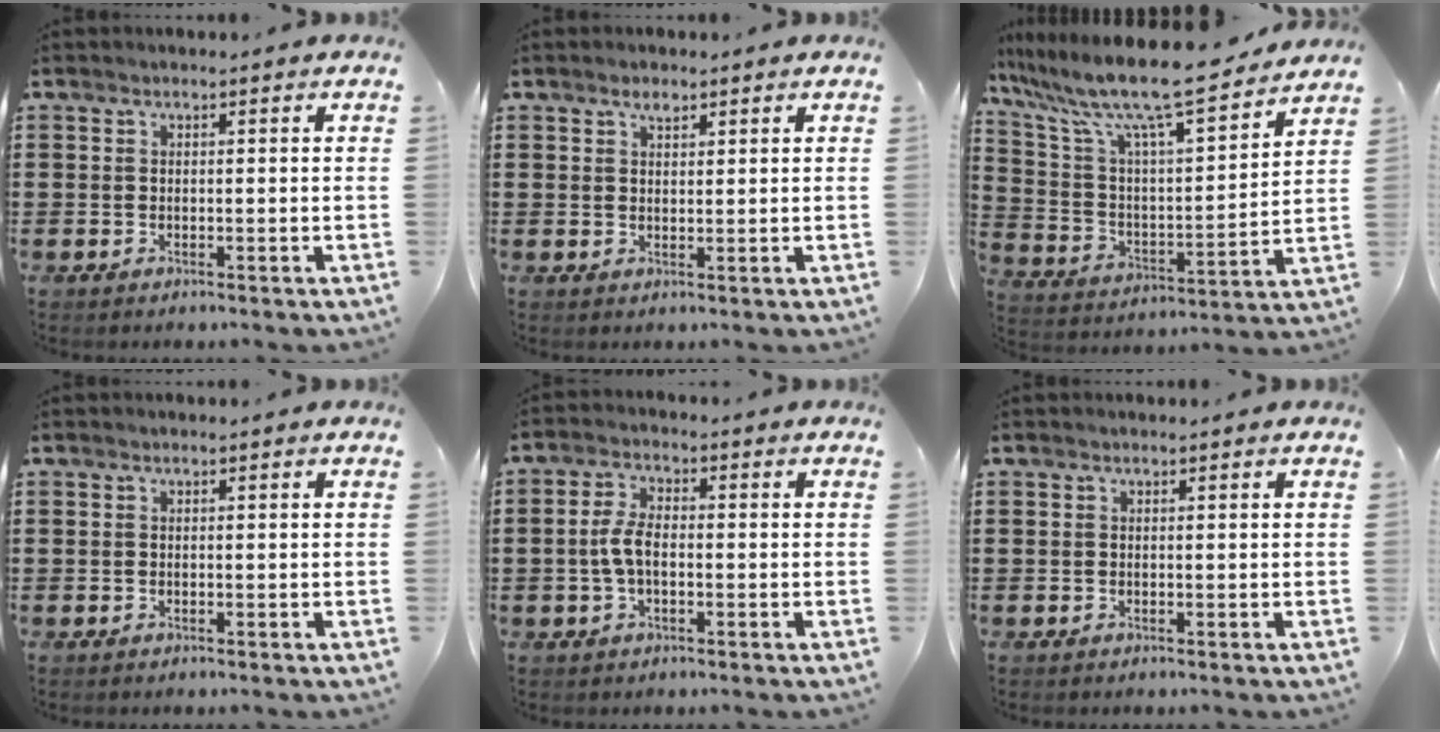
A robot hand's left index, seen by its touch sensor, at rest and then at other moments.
{"total": 1.8, "force": [1.3, 0.9, 0.9], "torque": [-0.014, 0.000, 0.022]}
{"total": 11.0, "force": [9.4, 0.4, 5.7], "torque": [-0.151, -0.066, 0.153]}
{"total": 0.0}
{"total": 4.8, "force": [-0.8, 2.3, 4.2], "torque": [-0.104, -0.002, -0.022]}
{"total": 0.0}